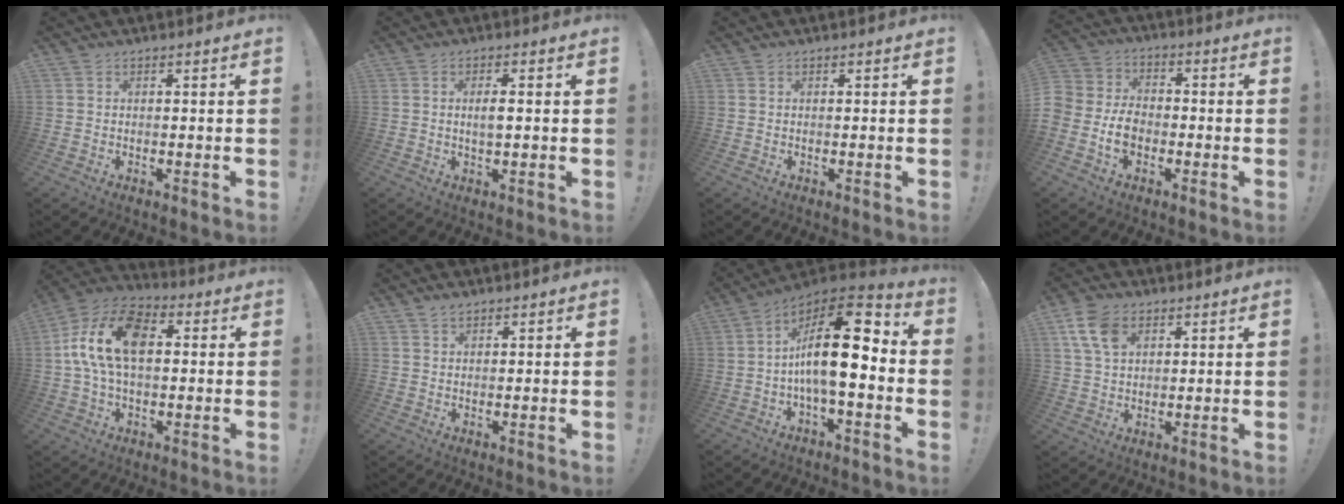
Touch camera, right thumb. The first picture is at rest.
{"total": 3.0, "force": [0.1, 0.9, 2.8], "torque": [-0.043, -0.002, -0.003]}
{"total": 0.0}
{"total": 7.5, "force": [-3.4, 5.7, 3.7], "torque": [-0.069, 0.012, -0.061]}
{"total": 16.2, "force": [2.3, 9.5, 12.9], "torque": [-0.252, 0.009, 0.040]}
{"total": 1.5, "force": [1.2, 0.6, 0.6], "torque": [-0.009, -0.004, 0.022]}
{"total": 19.3, "force": [0.1, 7.8, 17.7], "torque": [-0.290, 0.008, 0.001]}
{"total": 10.0, "force": [4.5, 6.9, 5.8], "torque": [-0.107, -0.006, 0.087]}